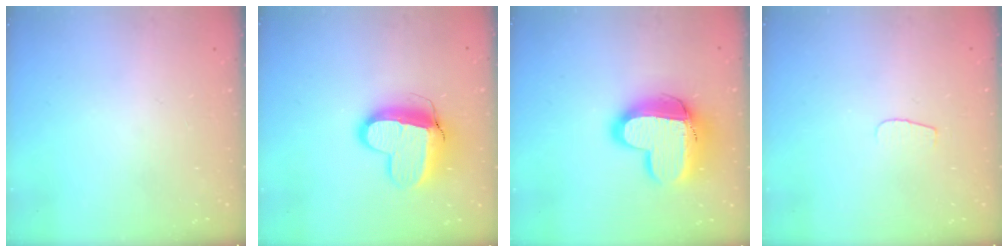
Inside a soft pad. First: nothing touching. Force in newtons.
{"total": 13.1, "press": 13.0, "slide": 1.3}
{"total": 16.3, "press": 16.2, "slide": 1.4}
{"total": 4.0, "press": 4.0, "slide": 0.4}